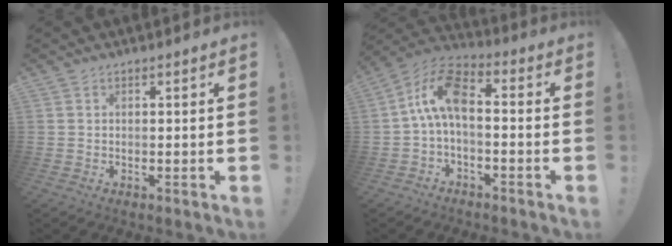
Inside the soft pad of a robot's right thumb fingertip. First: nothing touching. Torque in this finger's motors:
{"motor_torque": [0.50, 0.52, 0.01, 0.01, 0.06]}